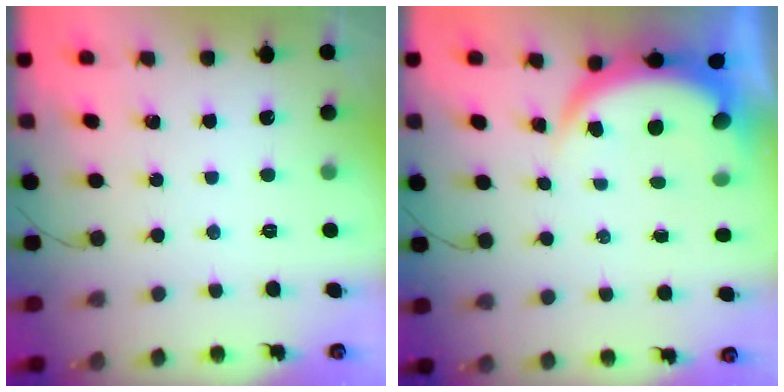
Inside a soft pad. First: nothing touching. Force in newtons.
{"total": 5.2, "press": 5.1, "slide": 0.8}